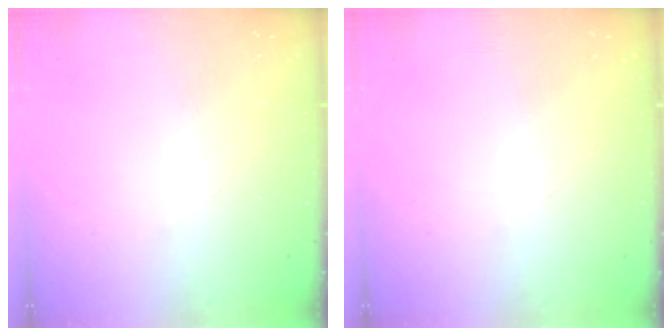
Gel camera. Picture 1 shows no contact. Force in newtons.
{"total": 0.0}